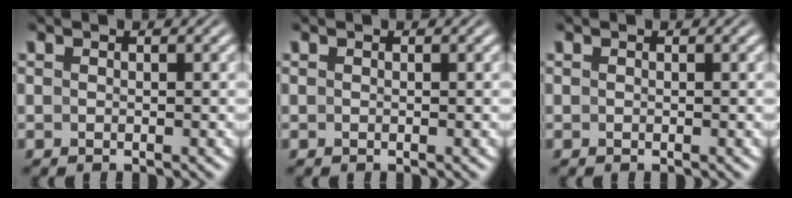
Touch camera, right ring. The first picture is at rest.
{"total": 0.0}
{"total": 0.0}